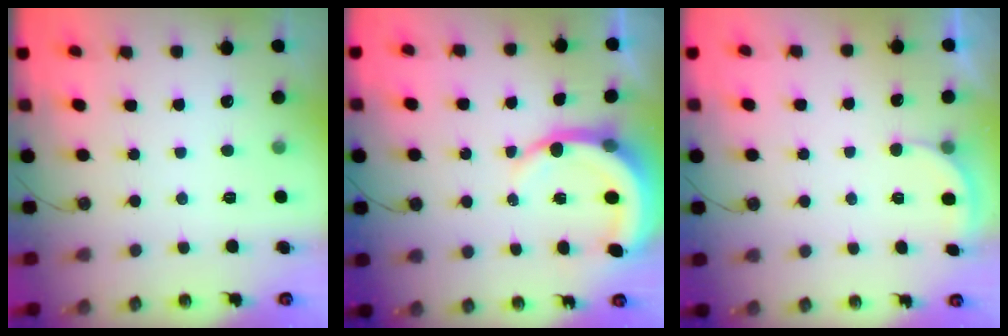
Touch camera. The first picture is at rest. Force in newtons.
{"total": 7.7, "press": 7.6, "slide": 0.9}
{"total": 2.6, "press": 2.5, "slide": 0.6}